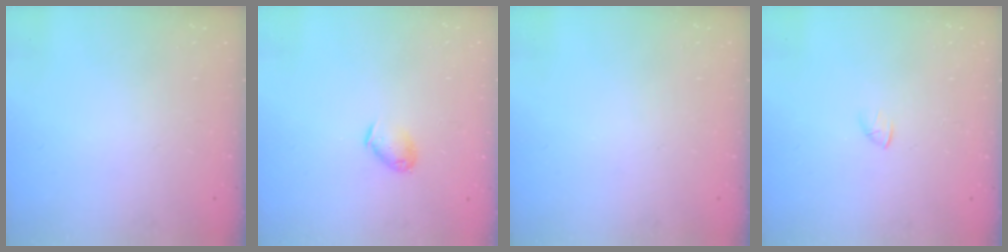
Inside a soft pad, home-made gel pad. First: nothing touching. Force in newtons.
{"total": 5.6, "press": 5.6, "slide": 0.8}
{"total": 0.0}
{"total": 1.5, "press": 1.4, "slide": 0.4}